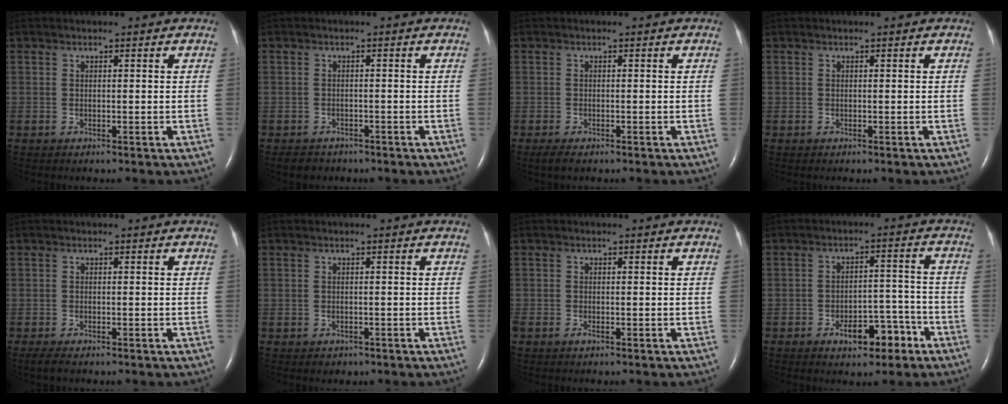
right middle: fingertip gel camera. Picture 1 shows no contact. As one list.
[{"total": 2.5, "force": [-2.0, 1.6, 0.3], "torque": [-0.014, 0.002, -0.028]}, {"total": 1.8, "force": [-1.2, 0.6, 1.2], "torque": [-0.028, -0.005, -0.018]}, {"total": 0.0}, {"total": 2.0, "force": [-1.5, 0.6, 1.3], "torque": [-0.031, -0.007, -0.023]}, {"total": 1.2, "force": [-0.7, 0.9, 0.3], "torque": [-0.006, 0.001, -0.005]}, {"total": 0.8, "force": [-0.5, 0.3, 0.5], "torque": [-0.013, -0.001, -0.006]}, {"total": 6.4, "force": [-3.9, 2.9, 4.2], "torque": [-0.055, 0.018, -0.052]}]